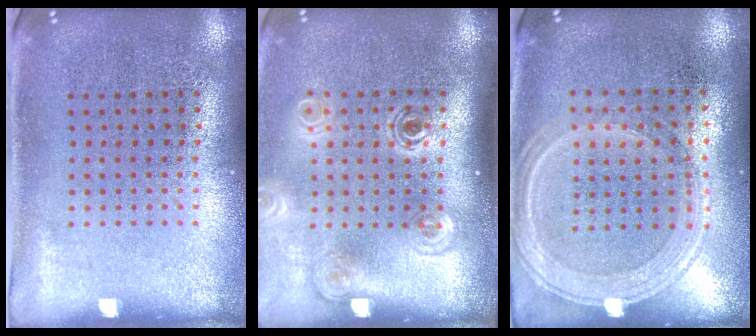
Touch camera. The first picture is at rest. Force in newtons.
{"total": 1.9, "press": 1.3, "slide": 1.4}
{"total": 1.2, "press": 1.2, "slide": 0.4}